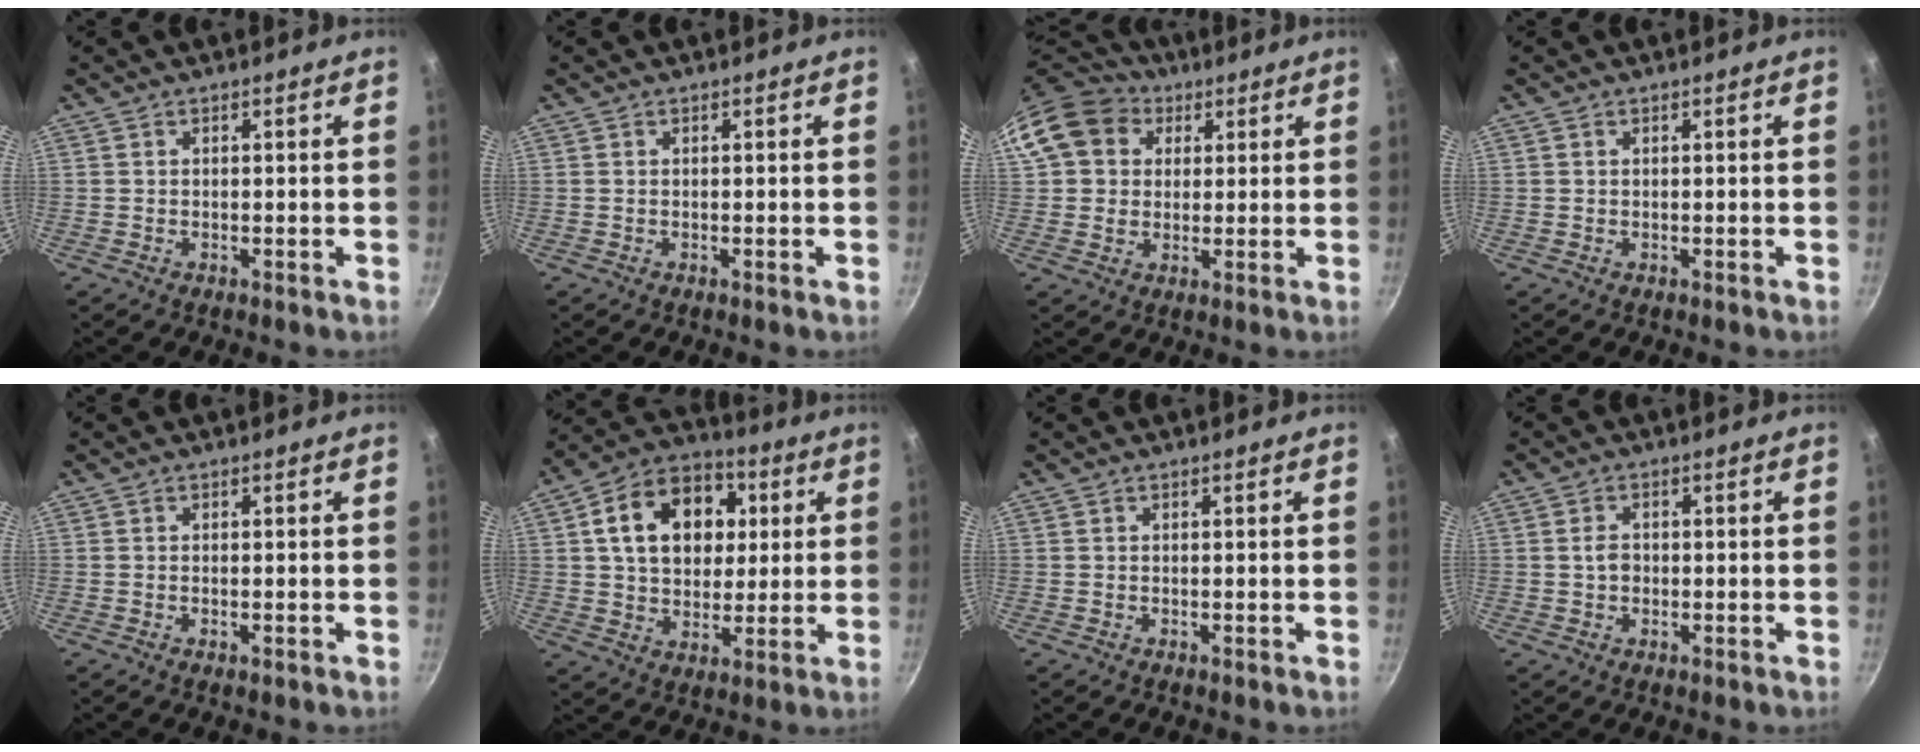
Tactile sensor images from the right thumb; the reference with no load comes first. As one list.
[{"total": 0.0}, {"total": 14.5, "force": [5.1, 12.1, 6.2], "torque": [-0.105, 0.018, 0.083]}, {"total": 0.0}, {"total": 0.8, "force": [-0.3, 0.3, 0.7], "torque": [-0.011, 0.001, -0.004]}, {"total": 17.5, "force": [4.1, 12.8, 11.1], "torque": [-0.148, 0.017, 0.058]}, {"total": 0.0}, {"total": 2.5, "force": [-0.2, 1.9, 1.6], "torque": [-0.020, 0.007, -0.004]}]